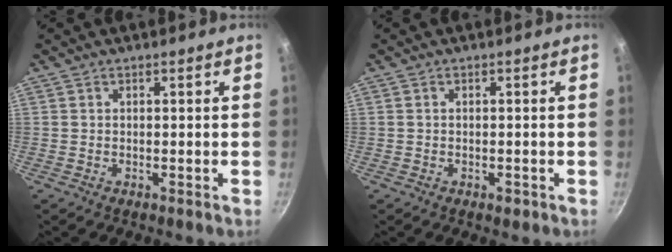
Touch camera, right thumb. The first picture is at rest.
{"total": 1.4, "force": [-0.6, 0.8, 0.9], "torque": [-0.011, 0.002, -0.008]}